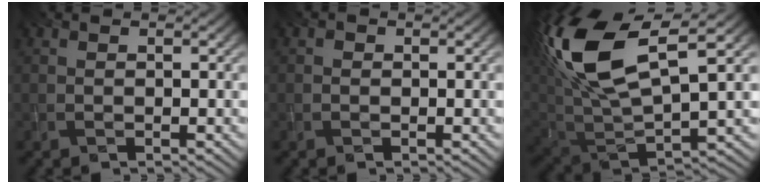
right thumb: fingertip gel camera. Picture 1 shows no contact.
{"total": 0.6, "force": [-0.1, 0.6, 0.1], "torque": [0.000, -0.003, -0.005]}
{"total": 16.5, "force": [6.8, 7.3, 13.1], "torque": [-0.312, 0.018, 0.134]}